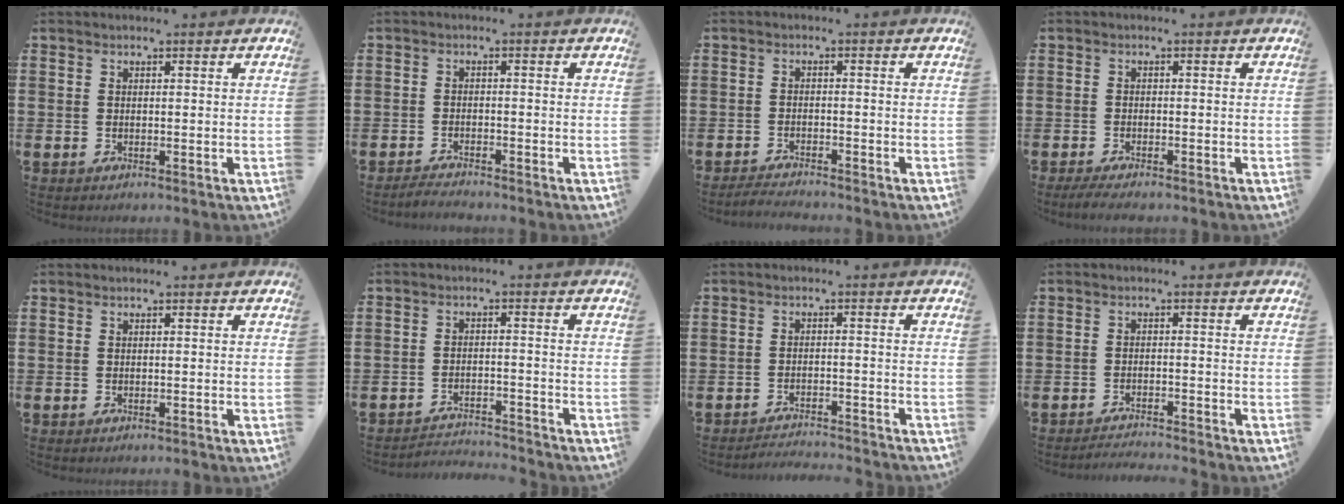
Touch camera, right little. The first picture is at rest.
{"total": 1.6, "force": [-1.6, -0.1, 0.2], "torque": [-0.007, 0.002, -0.032]}
{"total": 1.8, "force": [-1.8, -0.1, 0.2], "torque": [-0.006, 0.004, -0.037]}
{"total": 1.6, "force": [-1.3, 0.2, 0.8], "torque": [-0.015, 0.001, -0.025]}
{"total": 0.0}
{"total": 2.8, "force": [-2.8, -0.1, -0.2], "torque": [-0.004, 0.002, -0.061]}
{"total": 2.4, "force": [-2.4, -0.2, 0.0], "torque": [-0.003, 0.005, -0.052]}
{"total": 1.8, "force": [-1.8, -0.2, 0.1], "torque": [-0.003, 0.004, -0.037]}